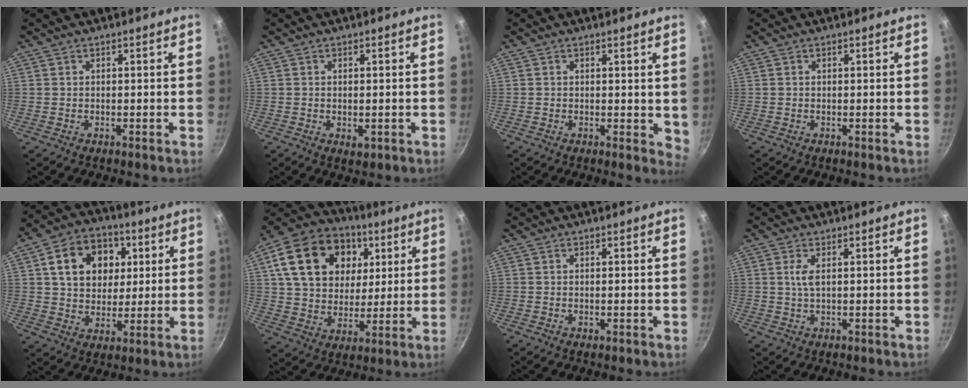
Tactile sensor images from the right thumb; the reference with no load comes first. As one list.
[{"total": 2.0, "force": [-0.3, 1.2, 1.6], "torque": [-0.023, -0.005, -0.002]}, {"total": 1.6, "force": [0.5, 0.9, 1.2], "torque": [-0.011, -0.001, 0.007]}, {"total": 0.0}, {"total": 15.2, "force": [4.1, 11.9, 8.5], "torque": [-0.113, 0.007, 0.062]}, {"total": 23.5, "force": [7.4, 17.4, 13.9], "torque": [-0.230, 0.005, 0.125]}, {"total": 0.8, "force": [-0.1, 0.3, 0.7], "torque": [-0.009, 0.001, -0.002]}, {"total": 2.4, "force": [0.5, 0.8, 2.2], "torque": [-0.049, 0.000, 0.012]}]